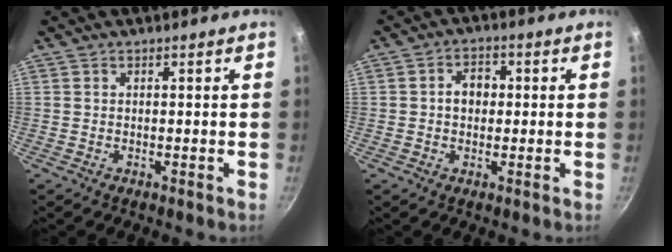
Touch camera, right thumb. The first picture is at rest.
{"total": 4.7, "force": [0.2, 3.7, 2.9], "torque": [-0.019, 0.011, -0.002]}